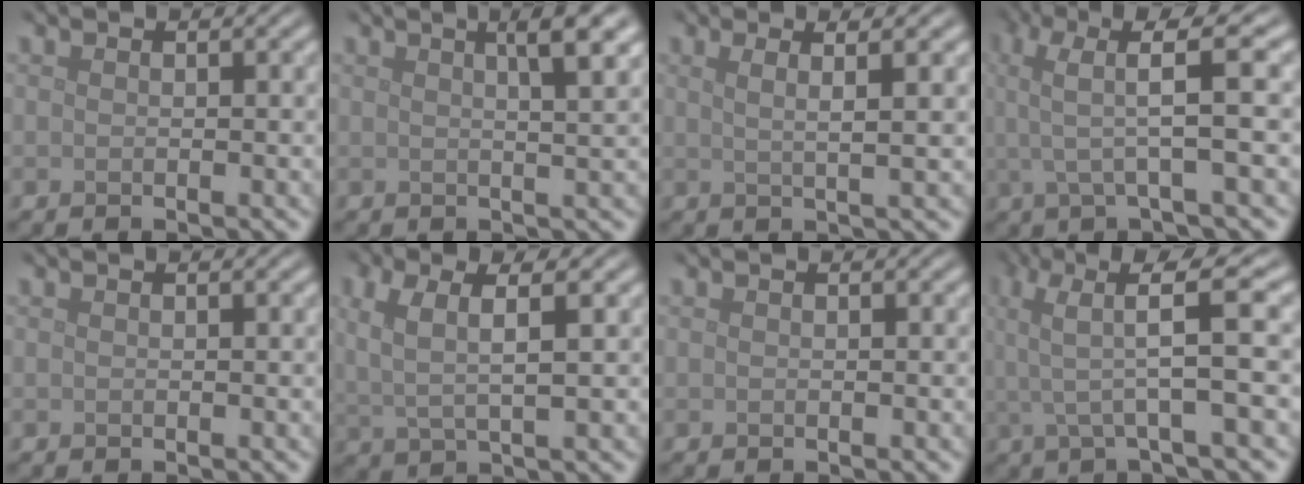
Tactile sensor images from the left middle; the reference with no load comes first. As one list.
[{"total": 4.9, "force": [2.4, 1.5, 4.1], "torque": [-0.034, 0.022, 0.011]}, {"total": 4.0, "force": [1.8, 1.2, 3.3], "torque": [-0.032, 0.014, -0.001]}, {"total": 5.9, "force": [1.1, 1.0, 5.8], "torque": [-0.103, 0.014, 0.012]}, {"total": 0.0}, {"total": 4.1, "force": [1.3, 1.3, 3.7], "torque": [-0.079, 0.000, 0.027]}, {"total": 0.0}, {"total": 6.6, "force": [1.4, 1.2, 6.3], "torque": [-0.115, 0.010, 0.018]}]